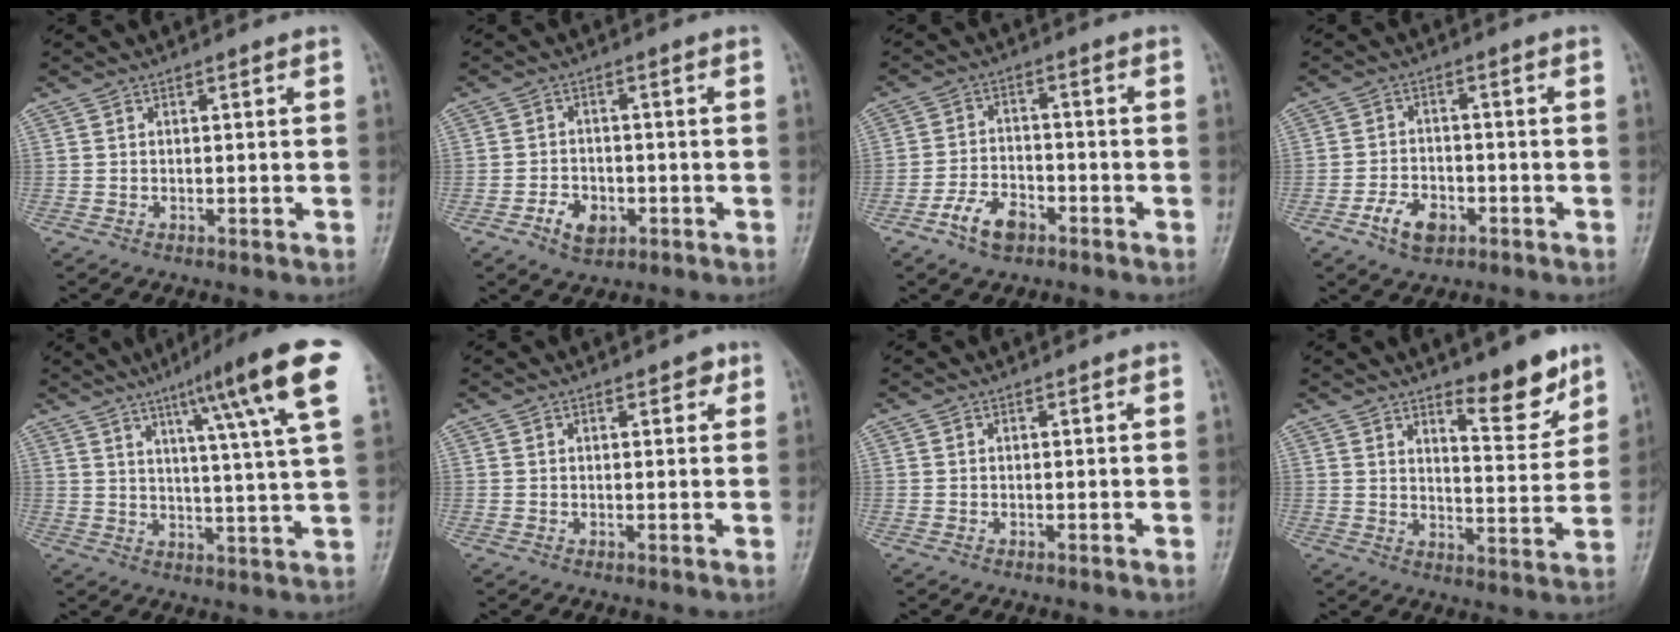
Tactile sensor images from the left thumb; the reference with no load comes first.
{"total": 5.0, "force": [-2.1, 3.5, 2.8], "torque": [-0.039, 0.012, -0.033]}
{"total": 6.5, "force": [-3.9, 3.7, 3.7], "torque": [-0.061, 0.023, -0.071]}
{"total": 6.0, "force": [-3.0, 3.8, 3.6], "torque": [-0.055, 0.017, -0.053]}
{"total": 17.2, "force": [8.6, 1.2, 14.9], "torque": [-0.209, -0.023, 0.112]}
{"total": 2.0, "force": [1.1, 1.1, 1.3], "torque": [-0.005, -0.002, 0.012]}
{"total": 0.0}
{"total": 9.8, "force": [6.8, 2.9, 6.5], "torque": [-0.068, -0.055, 0.104]}